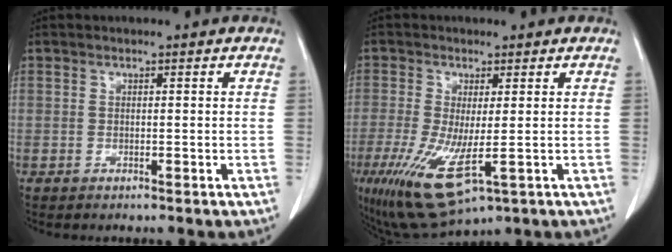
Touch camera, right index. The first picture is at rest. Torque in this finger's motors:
{"motor_torque": [1.60, -0.54, 0.76, 0.21]}